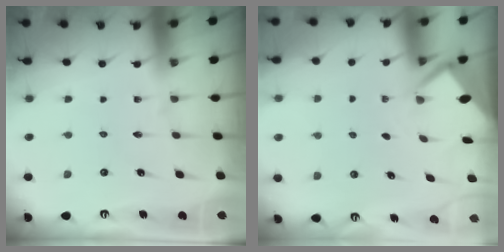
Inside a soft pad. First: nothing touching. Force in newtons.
{"total": 2.7, "press": 2.7, "slide": 0.3}